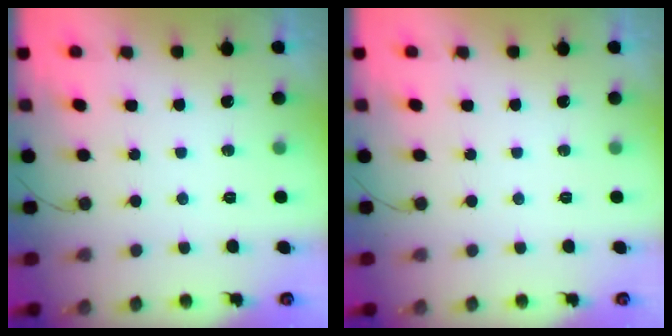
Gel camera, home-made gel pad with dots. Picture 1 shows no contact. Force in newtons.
{"total": 0.0}